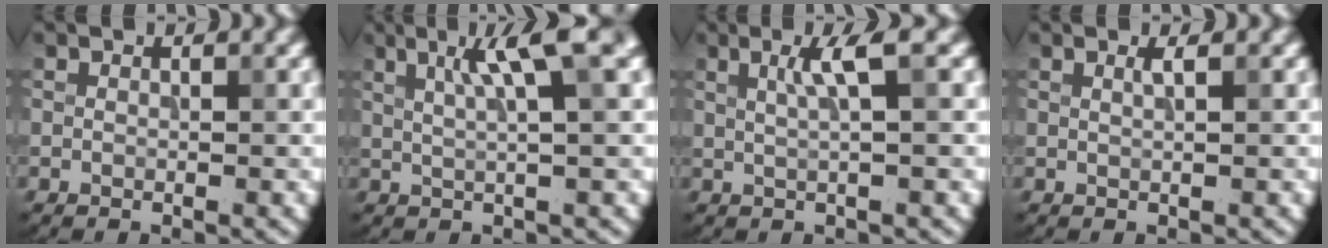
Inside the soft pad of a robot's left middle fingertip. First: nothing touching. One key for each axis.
{"total": 5.3, "fx": 2.2, "fy": 0.7, "fz": 4.7, "tx": -0.071, "ty": 0.008, "tz": 0.036}
{"total": 3.0, "fx": 1.0, "fy": 0.5, "fz": 2.8, "tx": -0.043, "ty": 0.005, "tz": 0.016}
{"total": 0.9, "fx": 0.4, "fy": 0.3, "fz": 0.8, "tx": -0.007, "ty": 0.001, "tz": 0.004}